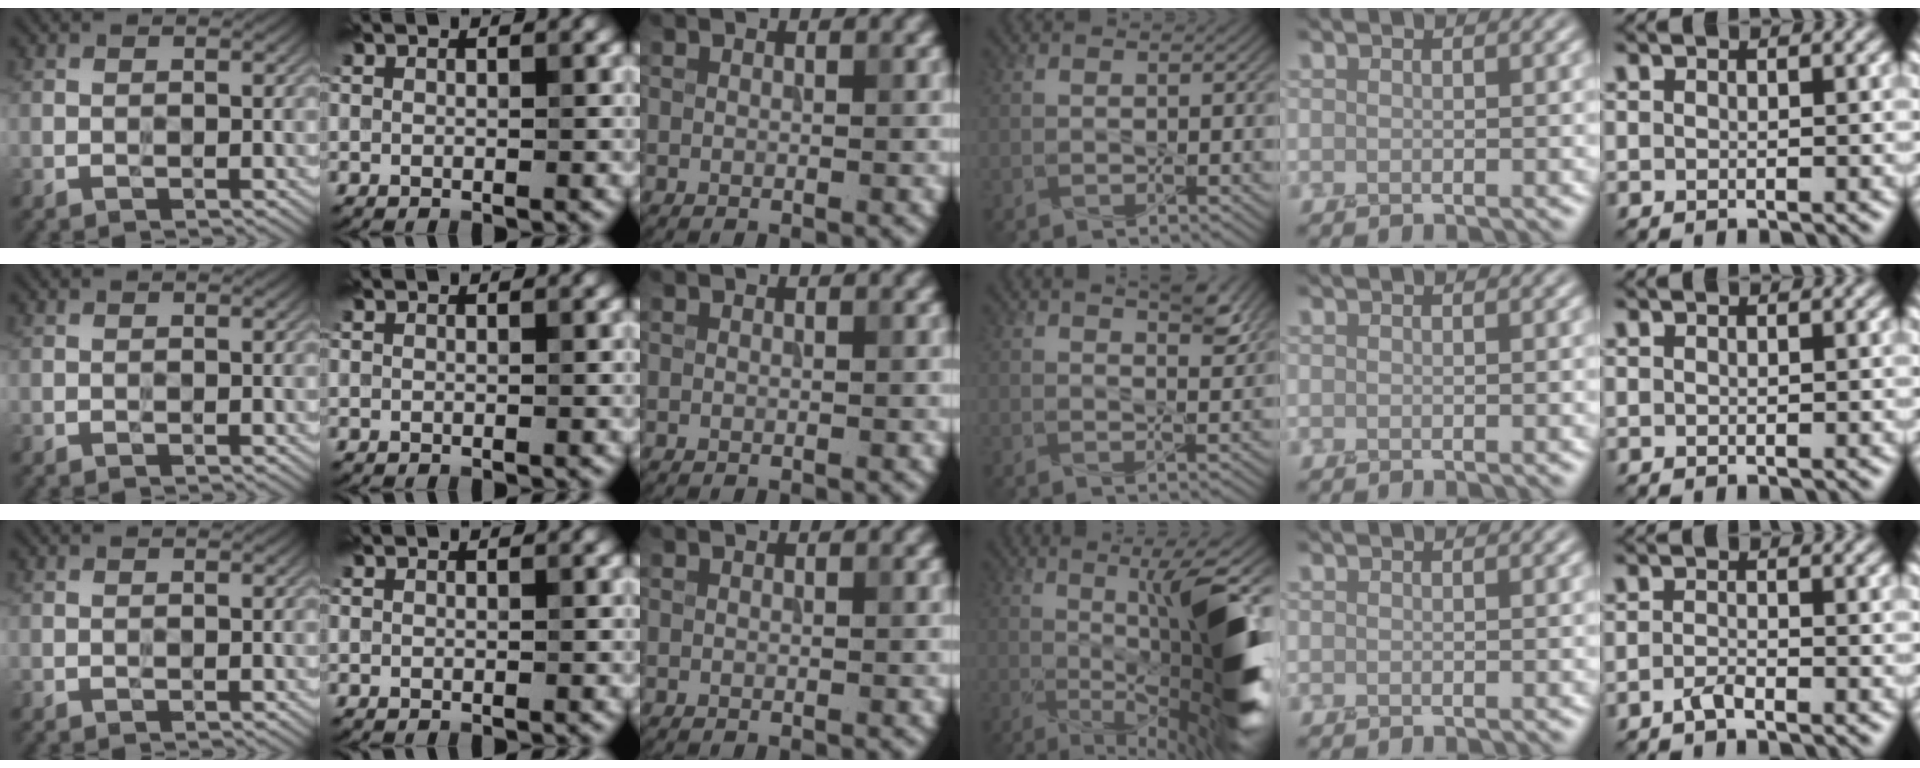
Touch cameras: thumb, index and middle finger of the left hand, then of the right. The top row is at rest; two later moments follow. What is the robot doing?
{"motion": "squeeze", "object": "paper clamp"}